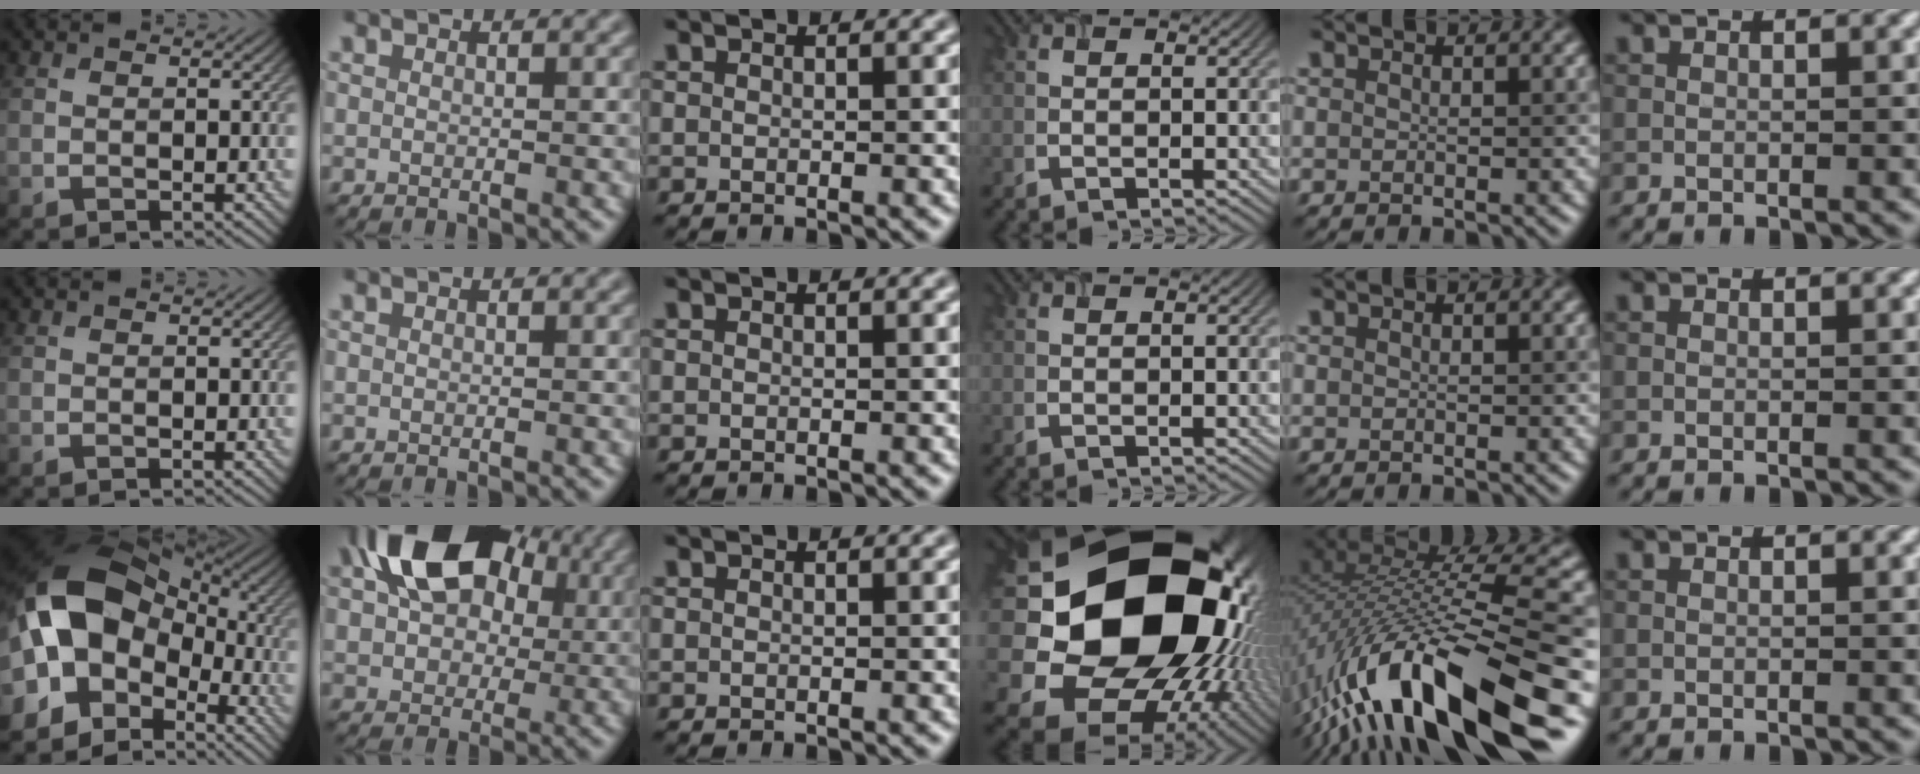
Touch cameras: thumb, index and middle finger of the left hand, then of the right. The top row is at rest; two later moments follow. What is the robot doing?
{"motion": "extract", "object": "airpods case & airpods"}